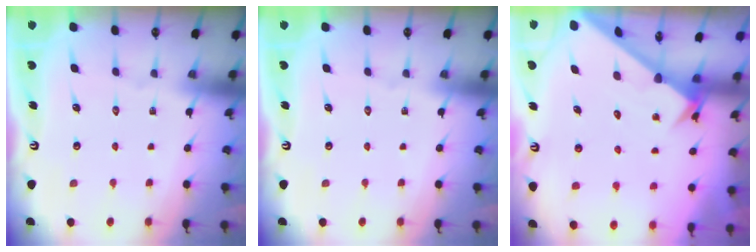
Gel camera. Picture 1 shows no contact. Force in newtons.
{"total": 0.0}
{"total": 2.5, "press": 2.5, "slide": 0.2}